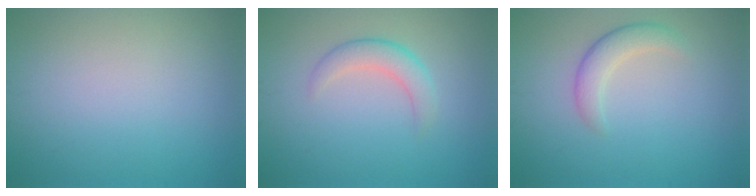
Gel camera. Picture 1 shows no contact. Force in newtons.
{"total": 2.6, "press": 2.5, "slide": 0.3}
{"total": 2.5, "press": 2.5, "slide": 0.2}